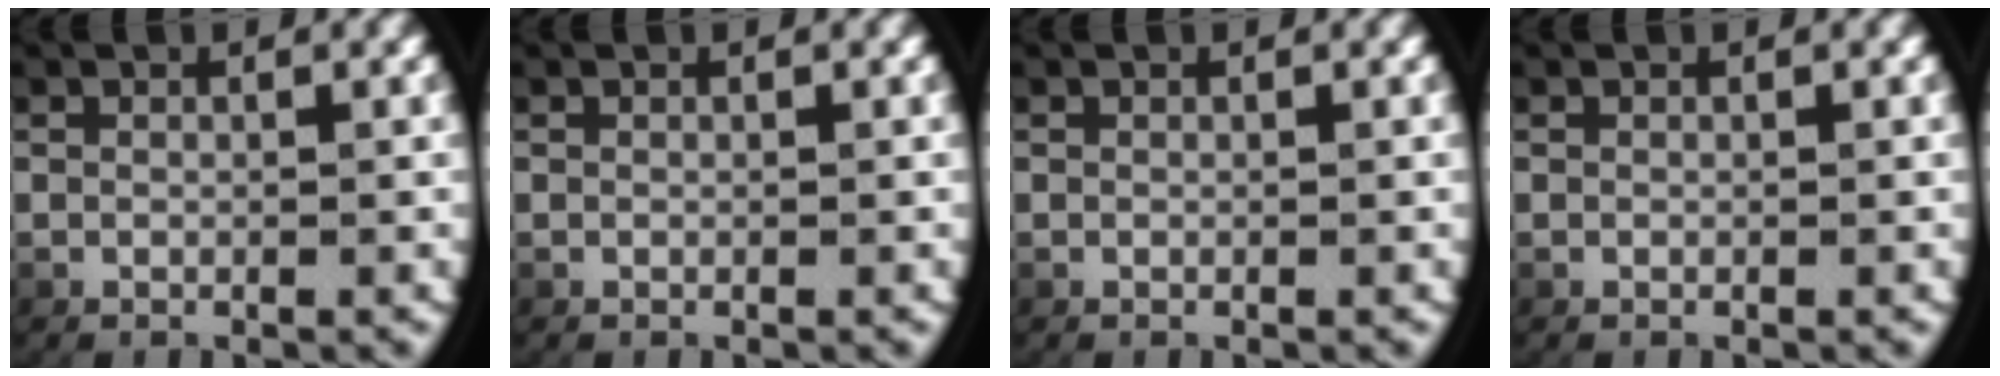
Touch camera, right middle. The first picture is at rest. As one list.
[{"total": 0.0}, {"total": 0.0}, {"total": 0.0}]